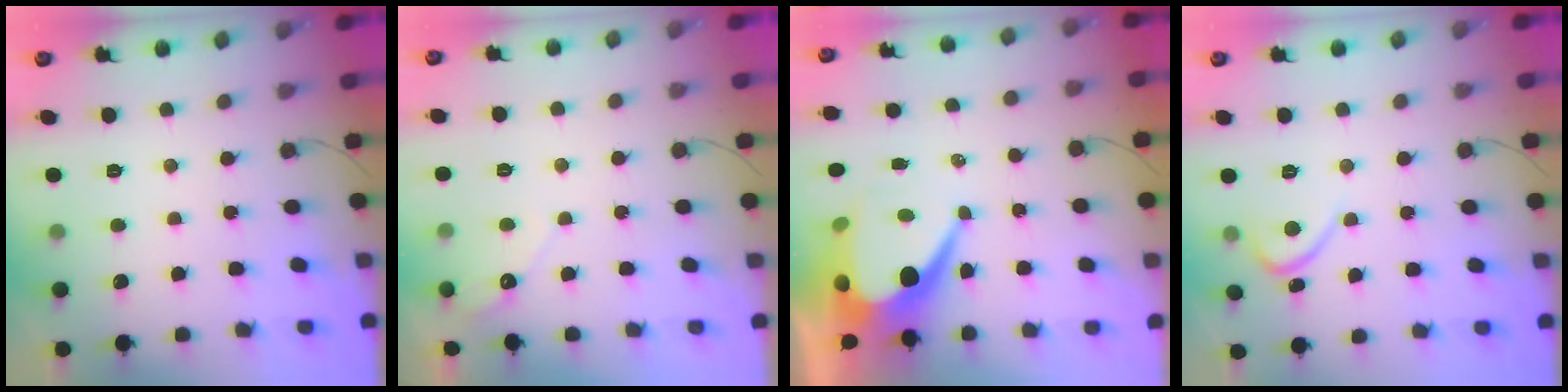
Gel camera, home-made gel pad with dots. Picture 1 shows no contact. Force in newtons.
{"total": 3.5, "press": 3.5, "slide": 0.2}
{"total": 12.7, "press": 12.7, "slide": 1.0}
{"total": 2.7, "press": 2.7, "slide": 0.3}